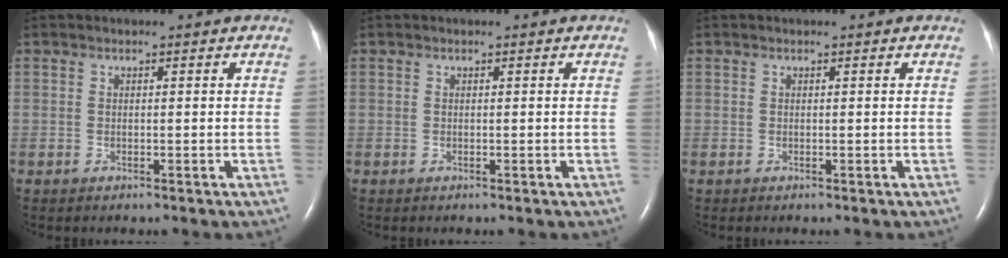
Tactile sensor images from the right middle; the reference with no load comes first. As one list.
[{"total": 0.0}, {"total": 0.0}]